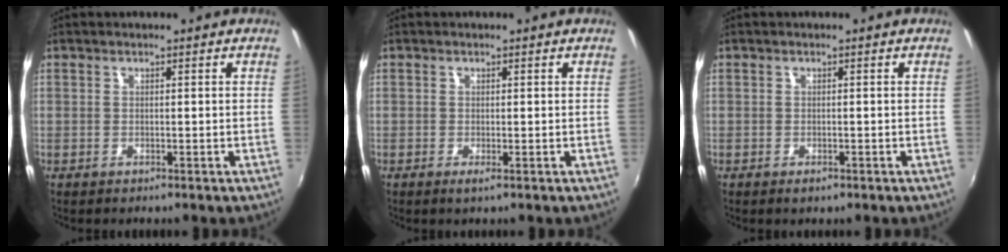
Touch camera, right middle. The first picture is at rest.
{"total": 0.7, "force": [0.0, -0.3, 0.7], "torque": [-0.014, -0.002, -0.001]}
{"total": 0.8, "force": [-0.5, 0.4, 0.5], "torque": [-0.009, -0.002, -0.007]}